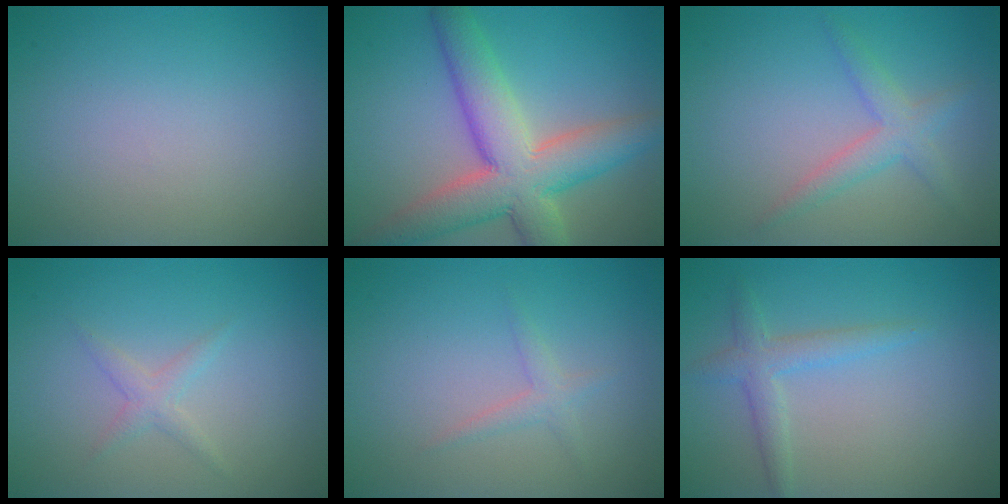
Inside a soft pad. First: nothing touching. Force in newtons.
{"total": 8.9, "press": 8.8, "slide": 0.6}
{"total": 2.5, "press": 2.5, "slide": 0.2}
{"total": 1.3, "press": 1.3, "slide": 0.1}
{"total": 1.3, "press": 1.3, "slide": 0.1}
{"total": 2.3, "press": 2.3, "slide": 0.1}